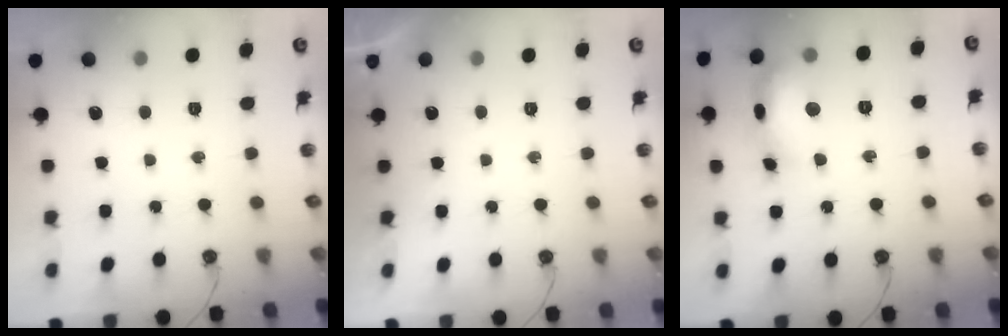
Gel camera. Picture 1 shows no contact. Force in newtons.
{"total": 0.0}
{"total": 14.3, "press": 14.1, "slide": 2.0}